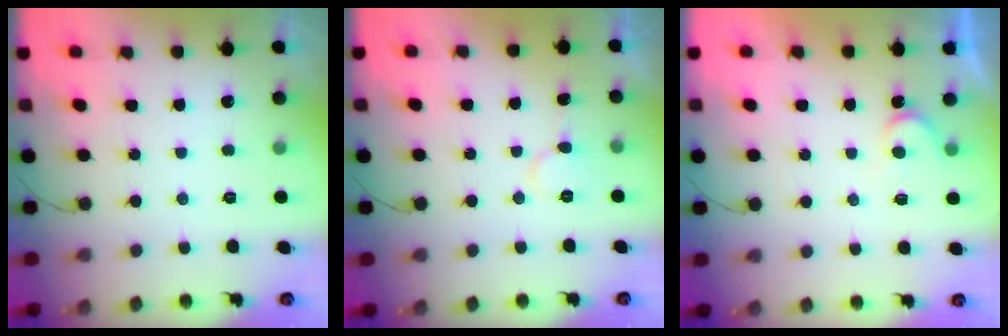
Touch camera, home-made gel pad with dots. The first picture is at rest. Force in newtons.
{"total": 5.2, "press": 5.1, "slide": 0.7}
{"total": 4.5, "press": 4.5, "slide": 0.4}